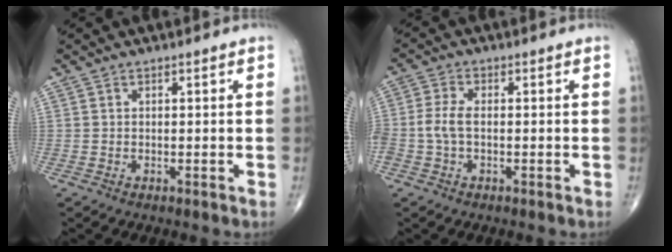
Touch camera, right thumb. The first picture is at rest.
{"total": 4.0, "force": [-0.7, 2.2, 3.3], "torque": [-0.084, 0.012, -0.017]}